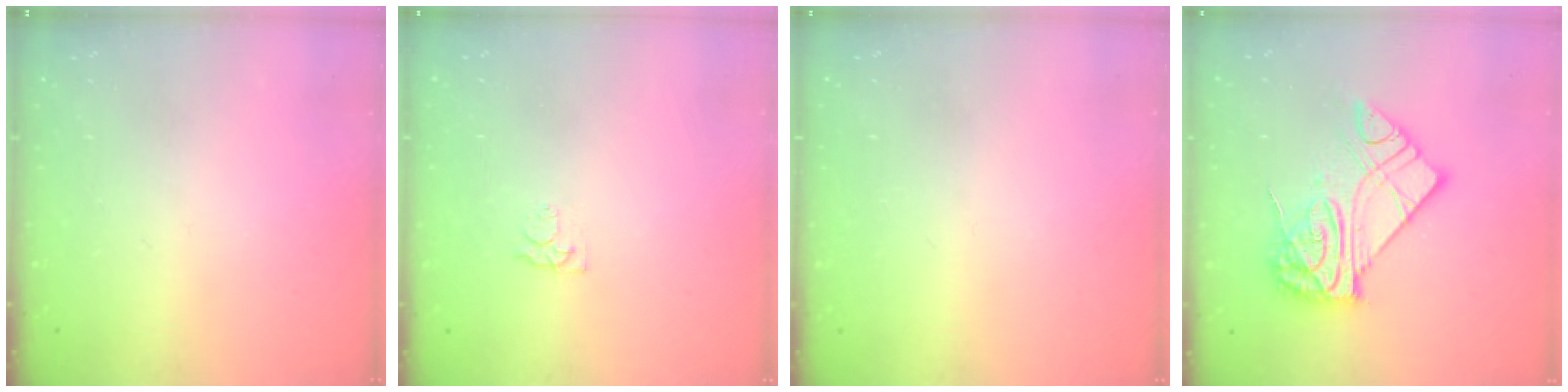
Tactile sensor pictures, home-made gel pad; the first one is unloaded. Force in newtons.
{"total": 2.7, "press": 2.7, "slide": 0.5}
{"total": 0.8, "press": 0.8, "slide": 0.1}
{"total": 14.7, "press": 14.7, "slide": 1.3}